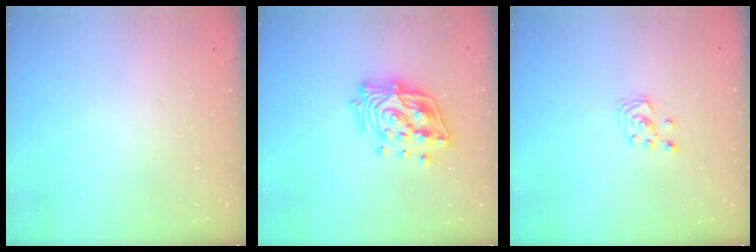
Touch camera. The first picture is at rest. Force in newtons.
{"total": 17.1, "press": 16.9, "slide": 2.5}
{"total": 2.7, "press": 2.7, "slide": 0.3}